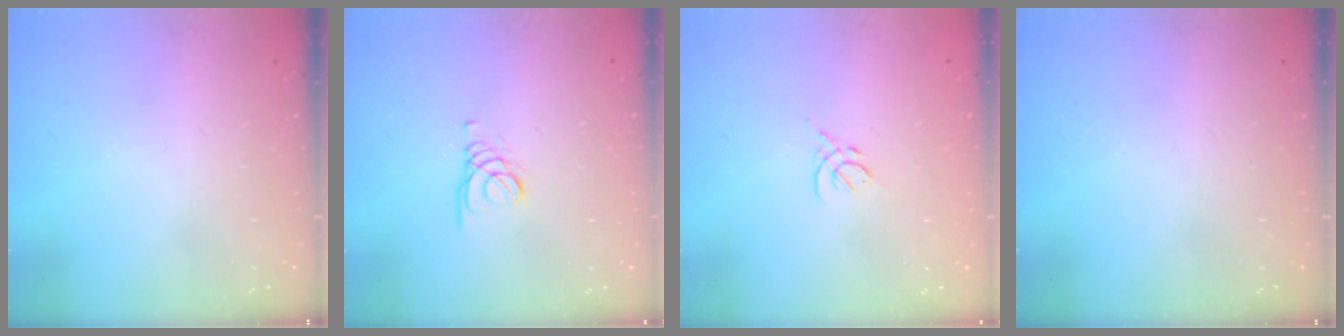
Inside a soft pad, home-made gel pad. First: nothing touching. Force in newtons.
{"total": 1.8, "press": 1.8, "slide": 0.2}
{"total": 2.7, "press": 2.6, "slide": 0.8}
{"total": 0.0}